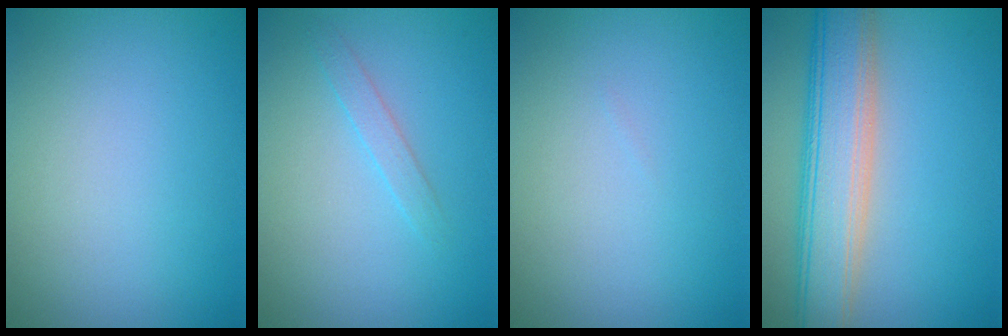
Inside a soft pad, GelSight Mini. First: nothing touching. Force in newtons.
{"total": 1.2, "press": 1.2, "slide": 0.1}
{"total": 0.0}
{"total": 7.1, "press": 7.1, "slide": 0.4}